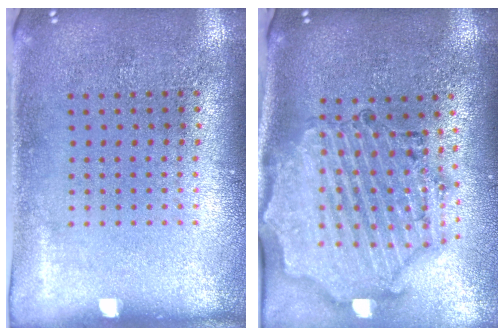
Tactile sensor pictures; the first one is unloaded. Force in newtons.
{"total": 2.2, "press": 2.1, "slide": 0.6}